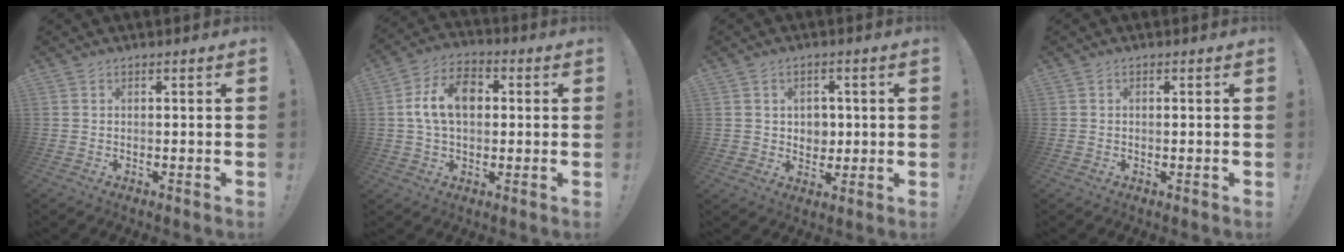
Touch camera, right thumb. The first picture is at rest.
{"total": 11.3, "force": [1.7, 8.0, 7.8], "torque": [-0.129, 0.013, 0.032]}
{"total": 5.7, "force": [1.6, 5.3, 1.5], "torque": [-0.014, -0.011, 0.029]}
{"total": 0.0}